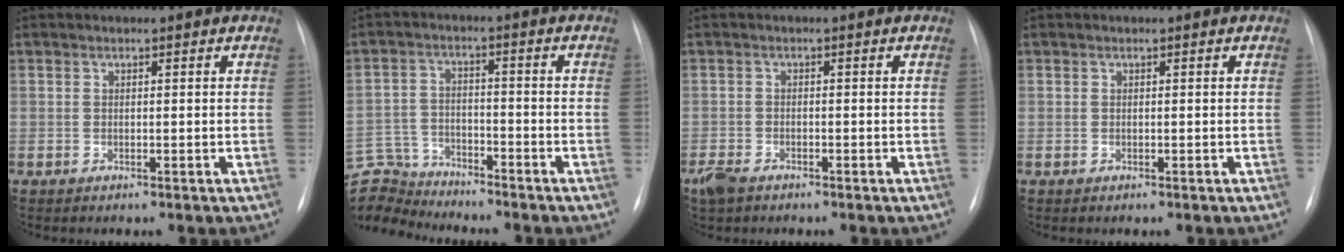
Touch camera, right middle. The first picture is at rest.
{"total": 10.8, "force": [-10.4, 2.7, 0.6], "torque": [-0.031, 0.018, -0.195]}
{"total": 3.2, "force": [-2.5, 1.5, 1.4], "torque": [-0.034, -0.005, -0.042]}
{"total": 0.0}